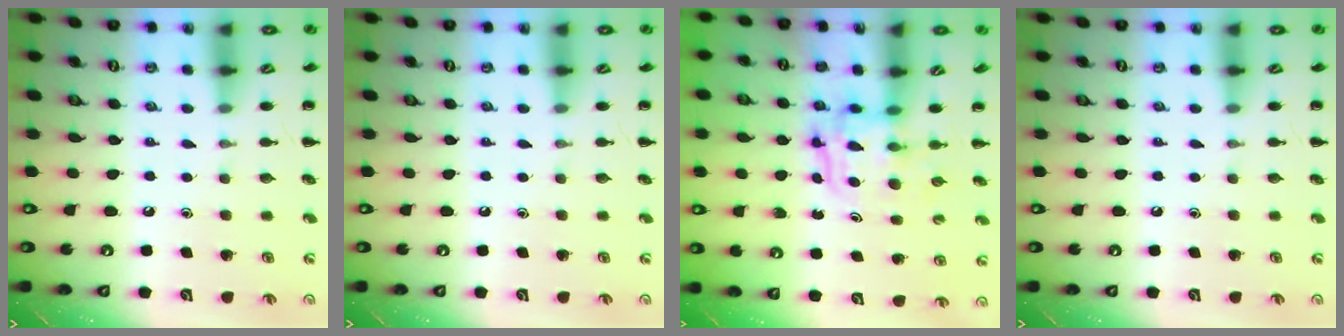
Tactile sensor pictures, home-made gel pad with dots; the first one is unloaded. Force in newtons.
{"total": 0.0}
{"total": 3.4, "press": 3.4, "slide": 0.3}
{"total": 0.0}